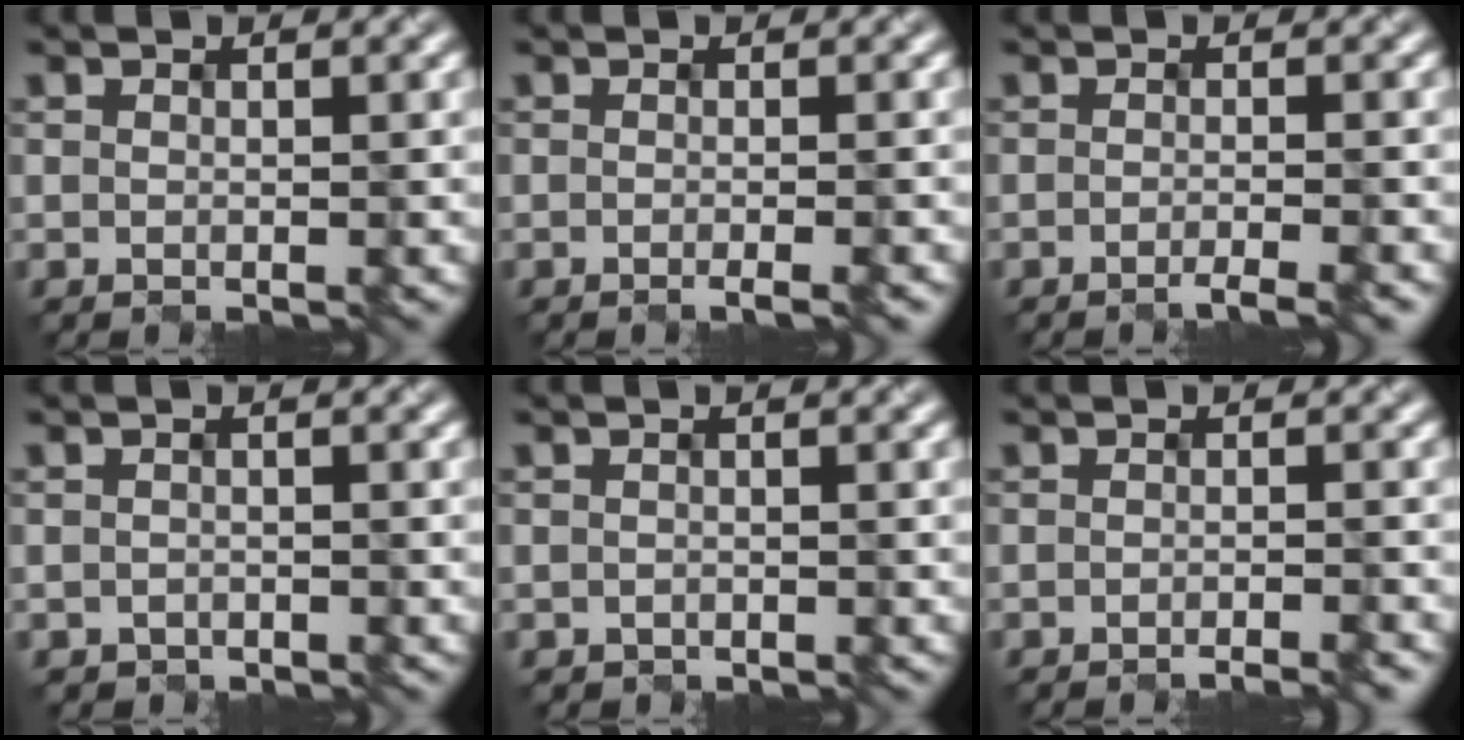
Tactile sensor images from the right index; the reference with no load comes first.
{"total": 1.4, "force": [-0.8, 0.2, 1.1], "torque": [-0.014, 0.002, -0.012]}
{"total": 1.9, "force": [-1.5, 0.2, 1.3], "torque": [-0.014, -0.003, -0.023]}
{"total": 0.8, "force": [-0.8, 0.2, -0.3], "torque": [0.002, -0.003, 0.001]}
{"total": 0.7, "force": [-0.6, 0.0, -0.4], "torque": [0.003, -0.001, 0.003]}
{"total": 1.5, "force": [-1.2, 0.1, 0.8], "torque": [-0.004, 0.001, -0.021]}